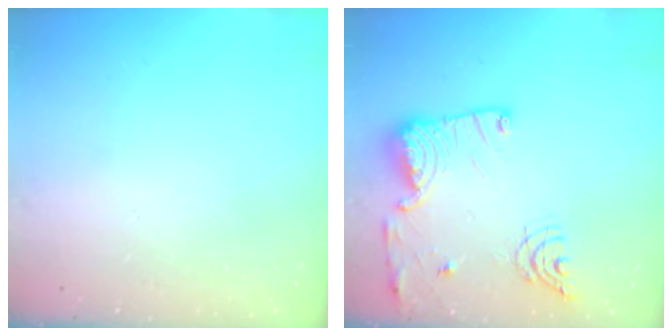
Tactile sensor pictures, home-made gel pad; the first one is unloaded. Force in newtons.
{"total": 15.8, "press": 15.7, "slide": 0.9}